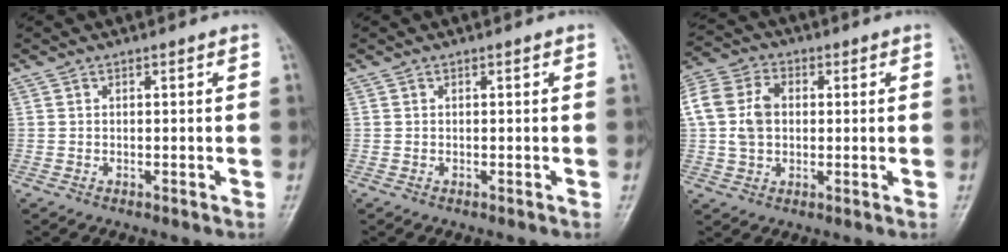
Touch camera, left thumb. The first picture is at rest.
{"total": 0.0}
{"total": 11.6, "force": [0.9, 8.7, 7.5], "torque": [-0.160, 0.019, 0.016]}